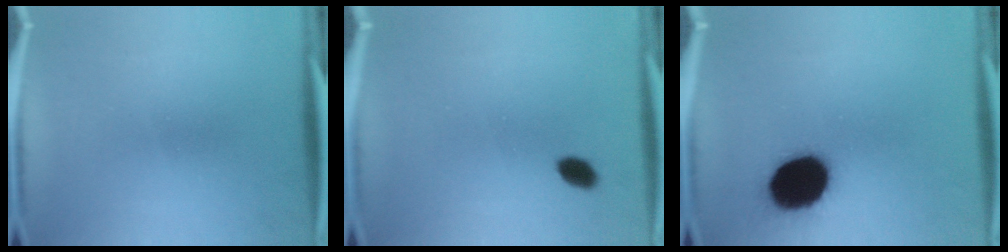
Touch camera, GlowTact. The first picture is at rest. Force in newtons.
{"total": 3.1}
{"total": 19.4}